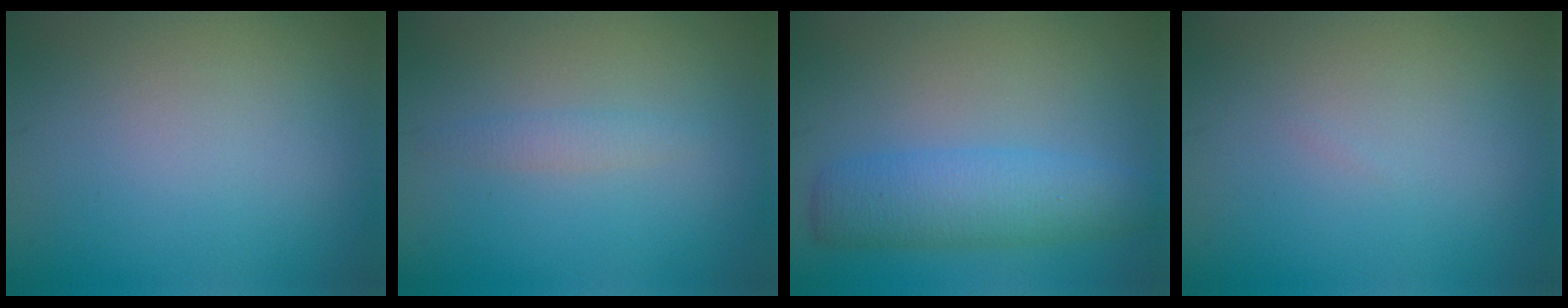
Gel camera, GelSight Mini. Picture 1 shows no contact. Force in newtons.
{"total": 1.2, "press": 1.2, "slide": 0.0}
{"total": 4.9, "press": 4.8, "slide": 0.1}
{"total": 0.0}